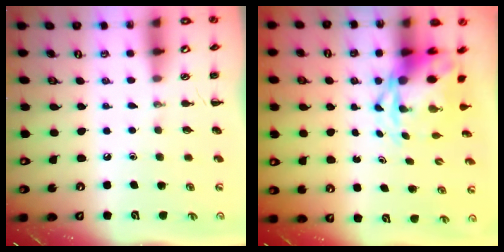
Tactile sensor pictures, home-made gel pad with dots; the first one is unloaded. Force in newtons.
{"total": 4.9, "press": 4.7, "slide": 1.1}